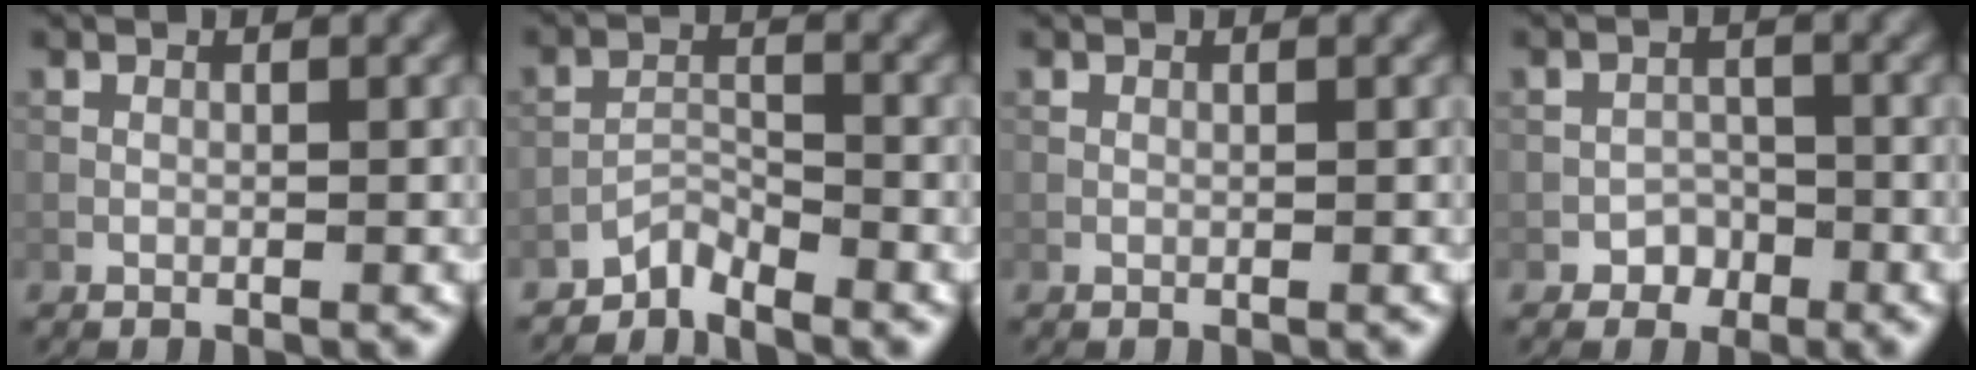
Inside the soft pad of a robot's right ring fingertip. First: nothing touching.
{"total": 2.2, "force": [-2.2, 0.3, 0.4], "torque": [-0.003, 0.009, -0.047]}
{"total": 0.0}
{"total": 1.8, "force": [-1.2, 1.3, 0.2], "torque": [0.004, 0.008, -0.020]}